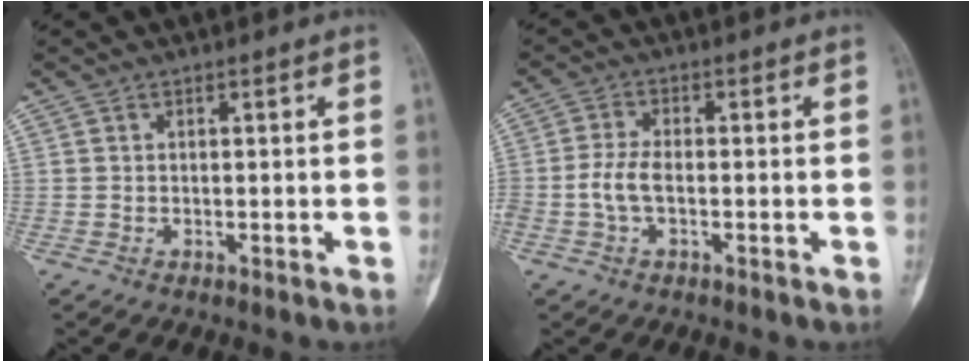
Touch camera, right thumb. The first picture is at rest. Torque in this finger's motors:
{"motor_torque": [0.06, 0.05, 0.75, -0.18, 0.13]}